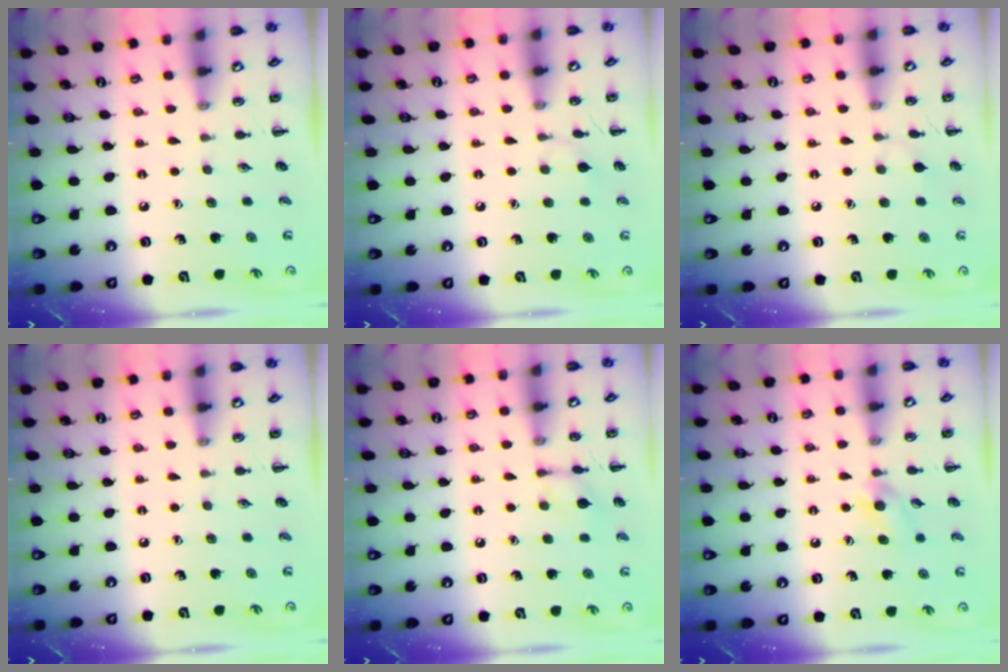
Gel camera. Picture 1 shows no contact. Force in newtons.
{"total": 5.9, "press": 5.6, "slide": 1.9}
{"total": 5.1, "press": 4.8, "slide": 1.6}
{"total": 0.0}
{"total": 6.4, "press": 6.4, "slide": 0.2}
{"total": 4.6, "press": 4.3, "slide": 1.6}